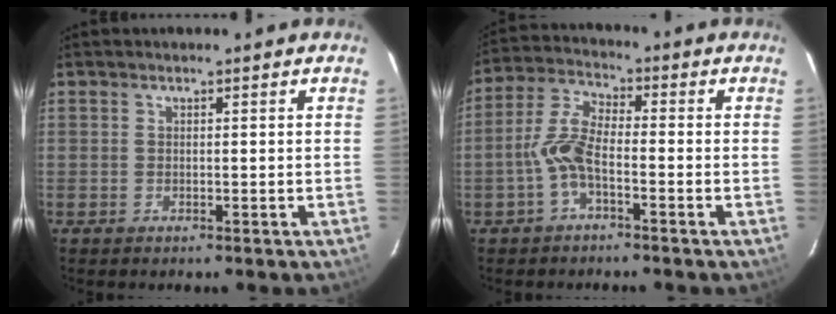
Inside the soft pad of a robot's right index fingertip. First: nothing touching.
{"total": 6.5, "force": [-2.5, 2.4, 5.5], "torque": [-0.126, 0.013, -0.054]}